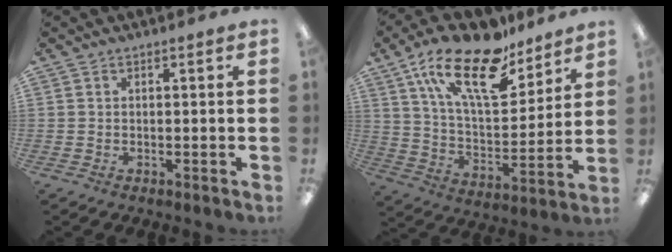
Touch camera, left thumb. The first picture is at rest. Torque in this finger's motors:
{"motor_torque": [0.41, 0.49, 1.62, -1.14, 0.45]}